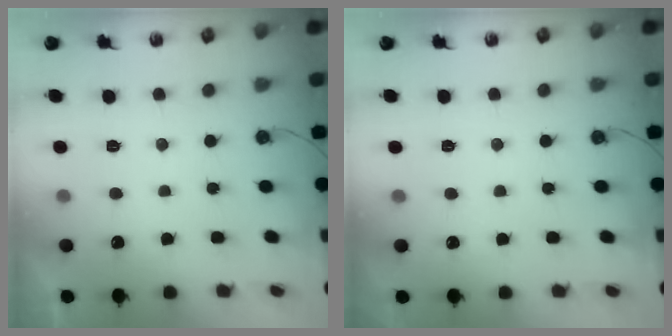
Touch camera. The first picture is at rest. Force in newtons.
{"total": 2.4, "press": 2.3, "slide": 0.4}